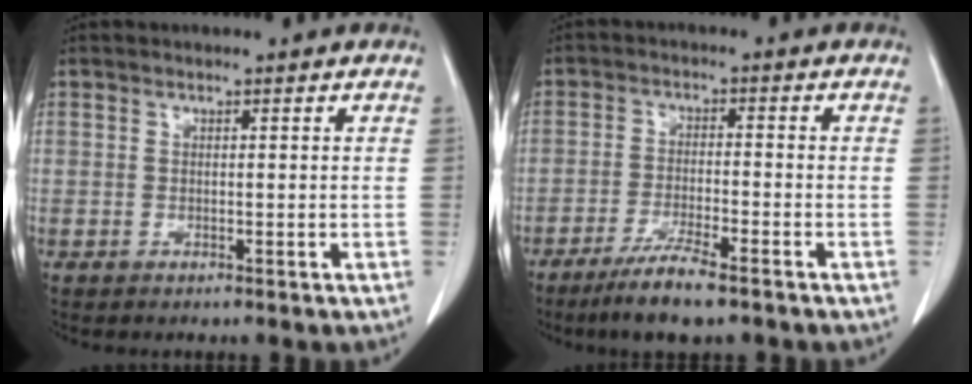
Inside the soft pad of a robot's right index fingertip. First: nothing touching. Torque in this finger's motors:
{"motor_torque": [0.53, -0.58, 0.27, 0.08]}